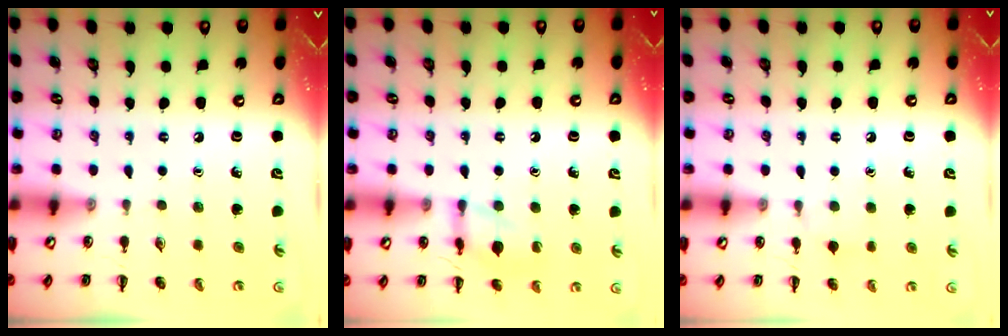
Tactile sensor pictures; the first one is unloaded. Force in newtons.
{"total": 11.2, "press": 11.2, "slide": 0.8}
{"total": 6.5, "press": 6.2, "slide": 1.9}